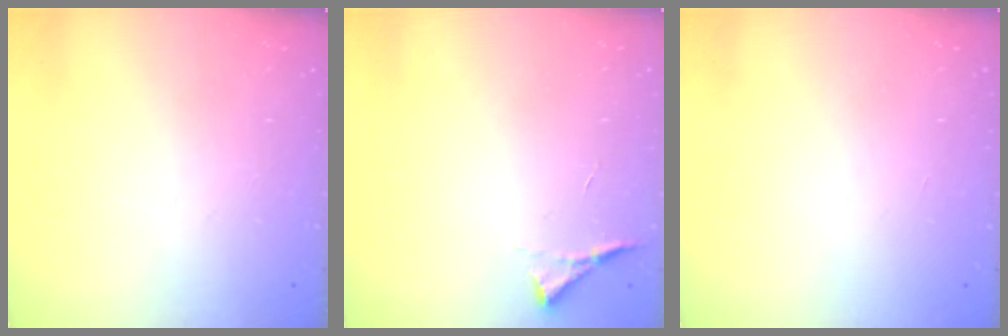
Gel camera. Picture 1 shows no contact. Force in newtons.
{"total": 3.6, "press": 3.6, "slide": 0.5}
{"total": 1.6, "press": 1.6, "slide": 0.1}